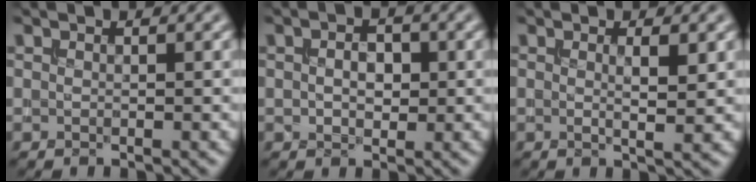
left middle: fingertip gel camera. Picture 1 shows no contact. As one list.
[{"total": 2.6, "force": [0.3, 1.6, 2.0], "torque": [-0.033, 0.000, 0.003]}, {"total": 2.4, "force": [0.6, 0.4, 2.3], "torque": [-0.032, 0.000, 0.007]}]